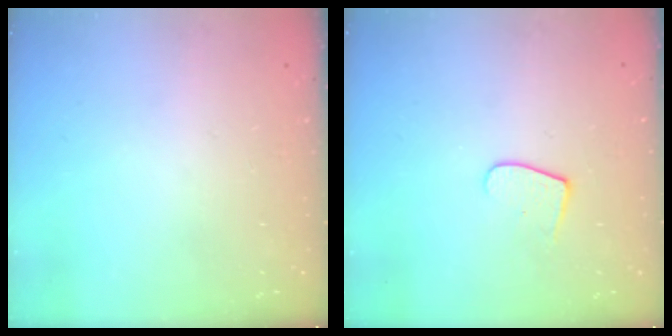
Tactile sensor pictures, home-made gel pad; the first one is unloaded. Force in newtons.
{"total": 6.7, "press": 6.7, "slide": 0.6}